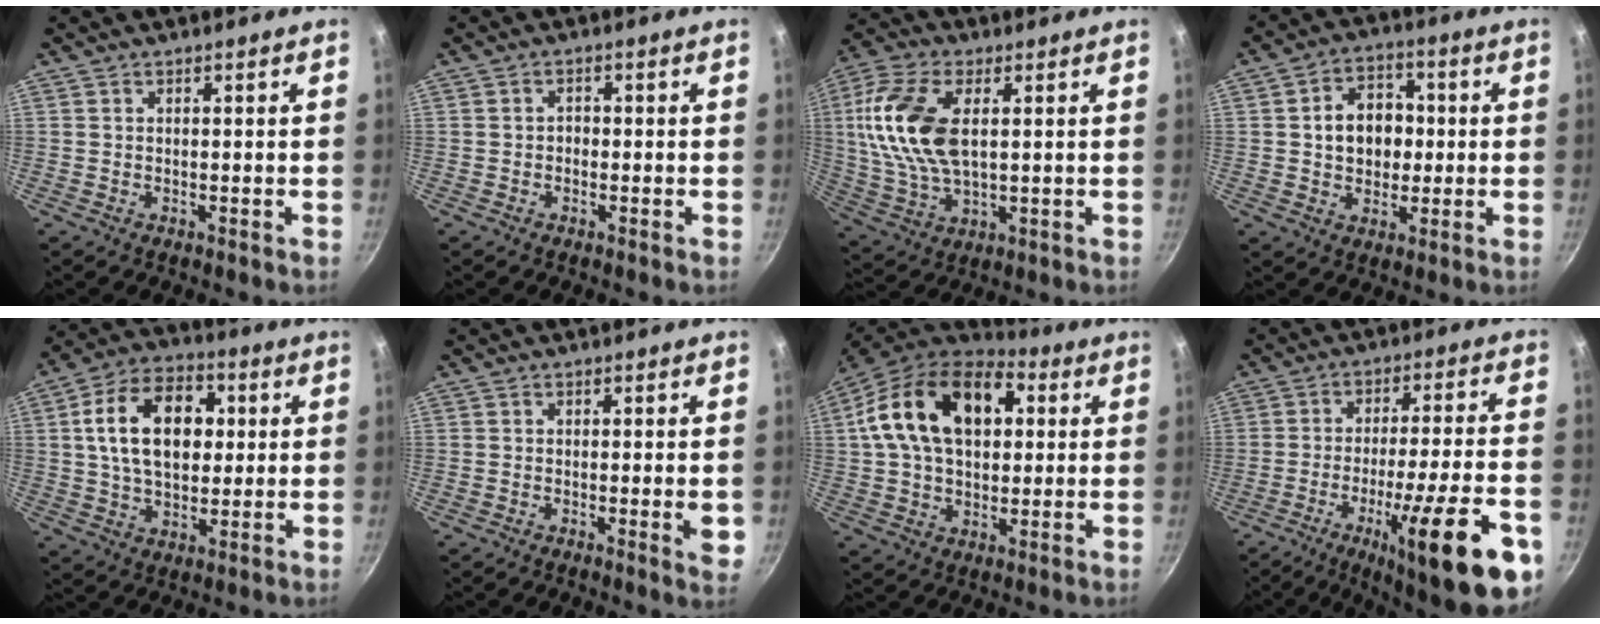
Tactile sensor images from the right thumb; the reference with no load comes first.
{"total": 1.1, "force": [-0.4, 0.9, 0.5], "torque": [-0.006, 0.004, -0.010]}
{"total": 16.3, "force": [3.0, 8.8, 13.4], "torque": [-0.265, 0.000, 0.055]}
{"total": 9.8, "force": [0.6, 7.6, 6.2], "torque": [-0.063, 0.012, 0.003]}
{"total": 16.9, "force": [2.9, 11.2, 12.3], "torque": [-0.176, 0.013, 0.038]}
{"total": 3.9, "force": [-0.6, 0.8, 3.7], "torque": [-0.047, -0.005, -0.010]}
{"total": 20.7, "force": [4.9, 13.4, 15.0], "torque": [-0.231, 0.018, 0.069]}
{"total": 23.1, "force": [-10.1, 4.7, 20.2], "torque": [-0.272, 0.029, -0.146]}